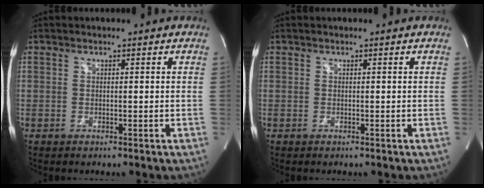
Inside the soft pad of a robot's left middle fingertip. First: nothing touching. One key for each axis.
{"total": 0.0}